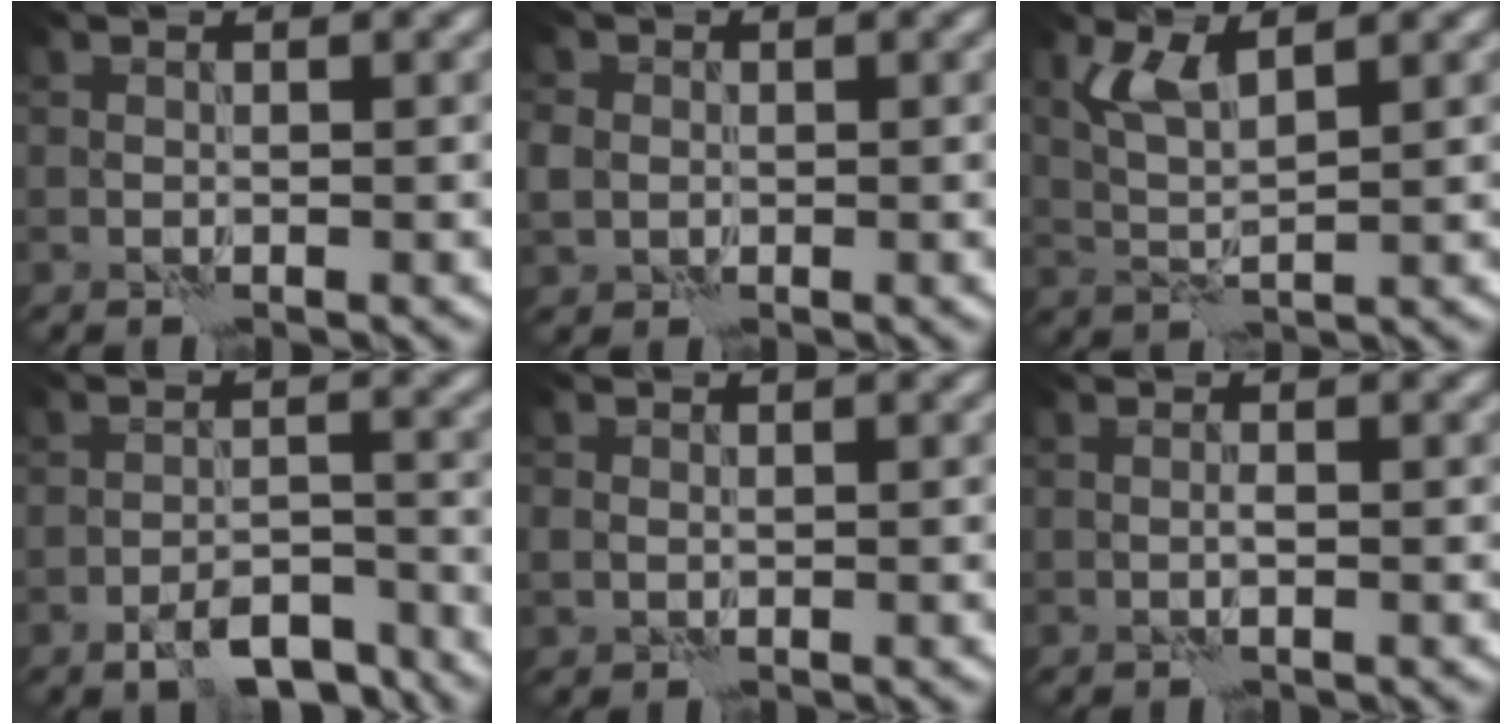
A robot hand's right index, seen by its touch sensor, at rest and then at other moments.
{"total": 2.3, "force": [0.0, 2.2, 0.7], "torque": [-0.019, 0.002, -0.005]}
{"total": 3.2, "force": [1.8, 0.9, 2.5], "torque": [-0.064, -0.001, 0.038]}
{"total": 6.1, "force": [-4.4, 2.1, 3.6], "torque": [-0.053, 0.003, -0.073]}
{"total": 1.2, "force": [-0.2, 1.1, 0.4], "torque": [-0.007, -0.003, -0.005]}
{"total": 0.6, "force": [-0.3, 0.0, 0.5], "torque": [-0.012, 0.001, -0.007]}